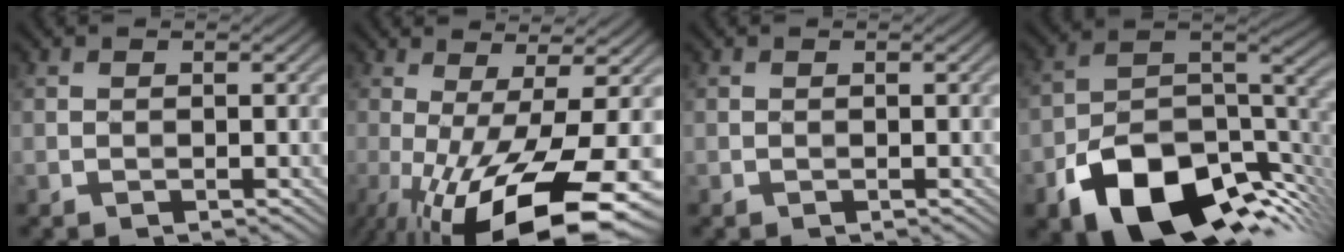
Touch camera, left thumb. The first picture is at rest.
{"total": 15.6, "force": [-5.4, 4.2, 14.0], "torque": [-0.233, -0.014, -0.078]}
{"total": 0.0}
{"total": 15.3, "force": [-8.5, 8.1, 9.8], "torque": [-0.177, -0.030, -0.137]}